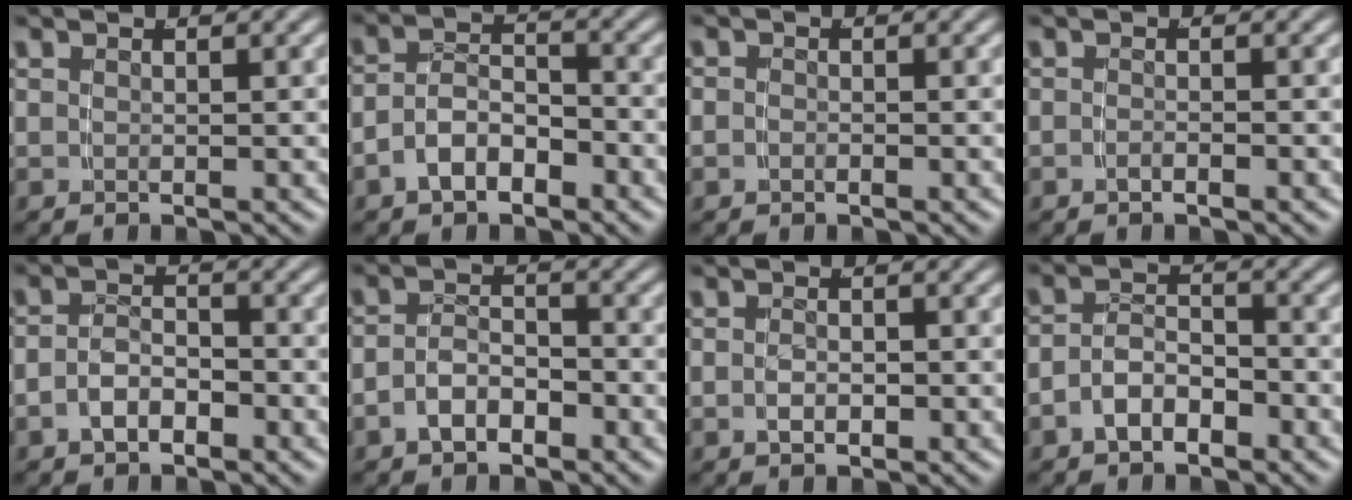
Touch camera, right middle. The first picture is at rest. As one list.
[{"total": 4.8, "force": [-2.5, 3.4, 2.4], "torque": [-0.040, -0.008, -0.045]}, {"total": 0.8, "force": [-0.6, 0.5, 0.2], "torque": [-0.008, -0.004, -0.011]}, {"total": 1.0, "force": [-0.9, 0.0, 0.3], "torque": [-0.007, 0.002, -0.019]}, {"total": 3.0, "force": [-1.7, 1.8, 1.7], "torque": [-0.026, -0.002, -0.031]}, {"total": 3.4, "force": [-2.0, 2.1, 1.8], "torque": [-0.025, -0.003, -0.037]}, {"total": 1.3, "force": [-0.6, 0.5, 1.0], "torque": [-0.018, -0.003, -0.006]}, {"total": 4.1, "force": [-2.2, 2.8, 2.0], "torque": [-0.032, -0.005, -0.041]}]